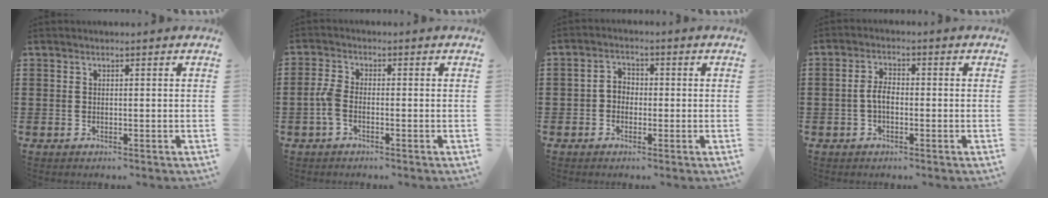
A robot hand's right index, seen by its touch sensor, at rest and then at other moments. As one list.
[{"total": 3.1, "force": [-1.1, 1.3, 2.6], "torque": [-0.067, -0.004, -0.027]}, {"total": 2.4, "force": [-1.0, 1.9, 1.1], "torque": [-0.027, 0.009, -0.024]}, {"total": 3.3, "force": [-0.7, 1.6, 2.8], "torque": [-0.067, 0.000, -0.018]}]